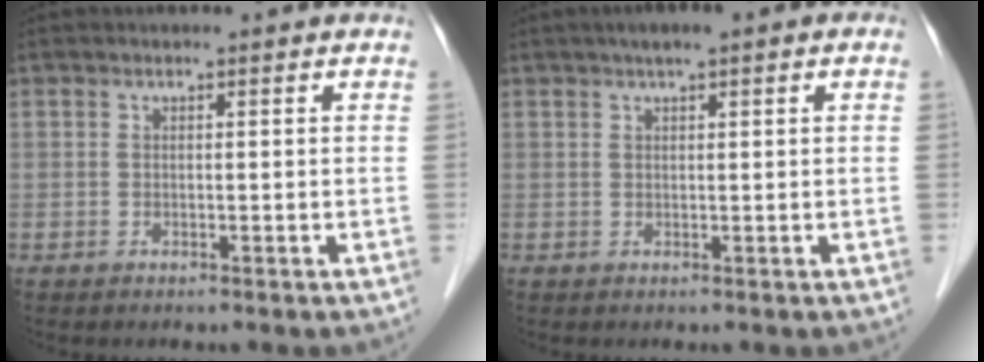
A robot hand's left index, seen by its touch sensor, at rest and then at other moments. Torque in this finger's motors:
{"motor_torque": [0.78, -0.53, 0.14, 0.10]}